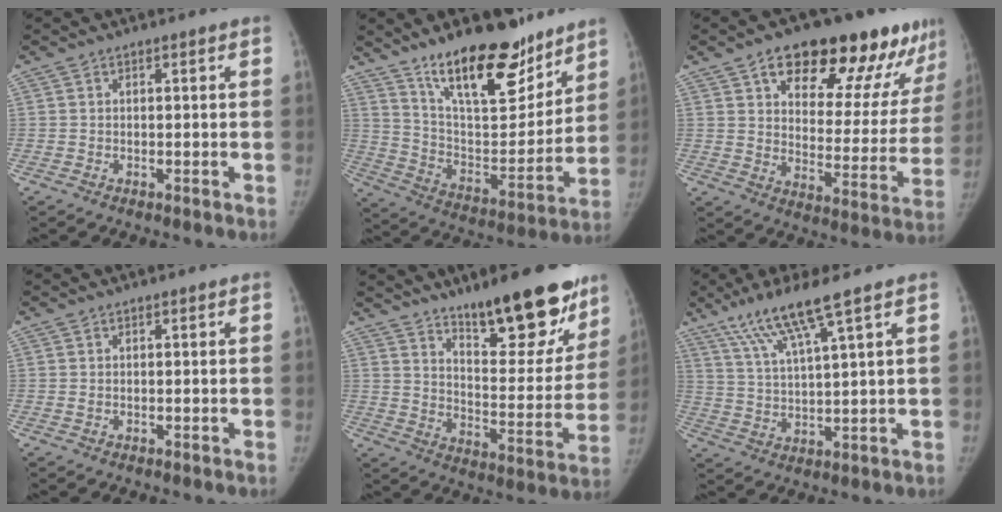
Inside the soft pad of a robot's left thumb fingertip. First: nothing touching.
{"total": 22.0, "force": [15.6, 8.3, 13.1], "torque": [-0.159, -0.091, 0.261]}
{"total": 24.0, "force": [15.2, 10.1, 15.5], "torque": [-0.161, -0.049, 0.219]}
{"total": 0.0}
{"total": 22.0, "force": [15.3, 6.5, 14.3], "torque": [-0.148, -0.101, 0.230]}
{"total": 10.1, "force": [6.5, 0.2, 7.7], "torque": [-0.156, -0.024, 0.134]}